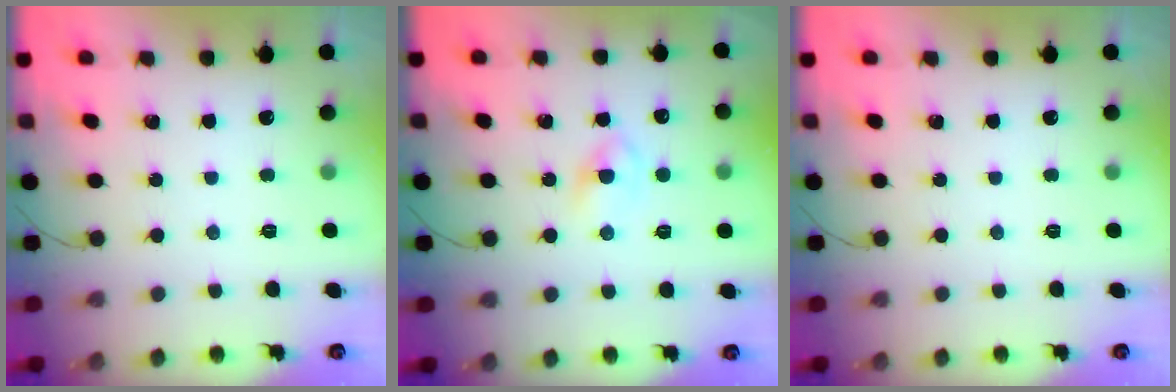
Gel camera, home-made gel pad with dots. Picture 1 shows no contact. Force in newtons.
{"total": 2.7, "press": 2.5, "slide": 1.1}
{"total": 0.0}